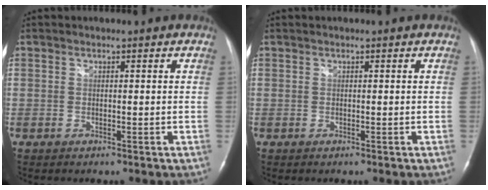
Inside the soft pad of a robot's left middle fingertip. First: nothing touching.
{"total": 0.0}